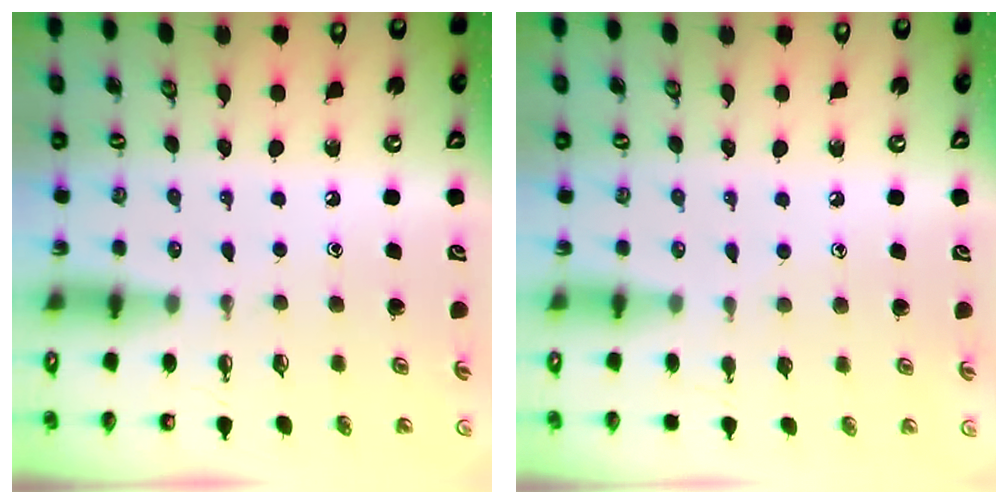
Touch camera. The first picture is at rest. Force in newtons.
{"total": 3.7, "press": 3.6, "slide": 0.4}